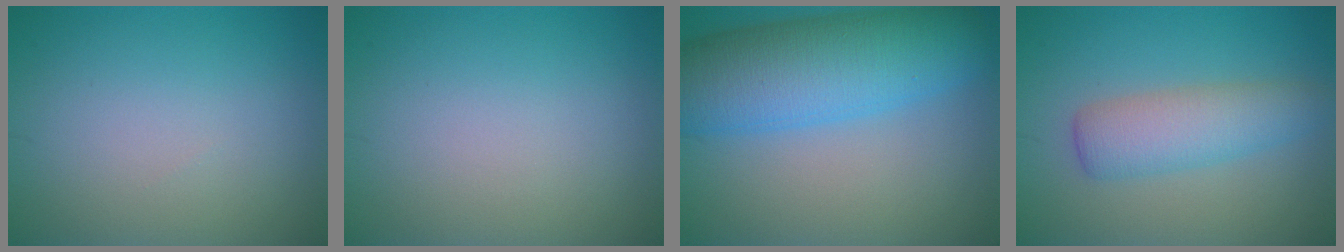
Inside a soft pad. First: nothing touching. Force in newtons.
{"total": 0.0}
{"total": 10.4, "press": 10.4, "slide": 0.3}
{"total": 4.2, "press": 4.2, "slide": 0.1}